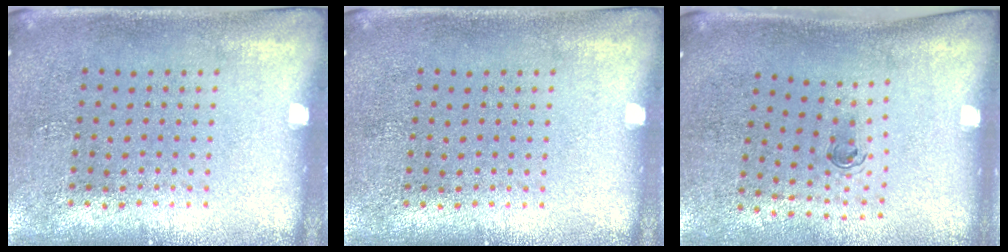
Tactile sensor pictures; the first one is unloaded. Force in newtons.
{"total": 0.0}
{"total": 0.7, "press": 0.4, "slide": 0.6}